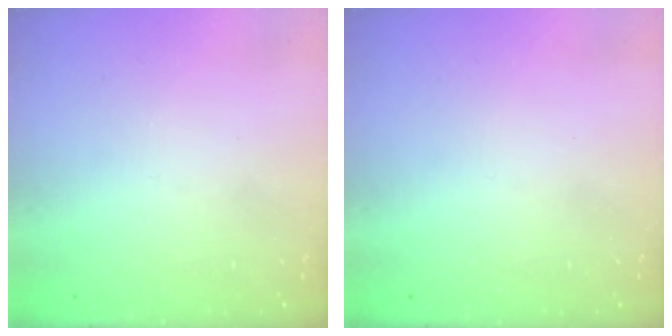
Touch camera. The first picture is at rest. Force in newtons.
{"total": 0.0}